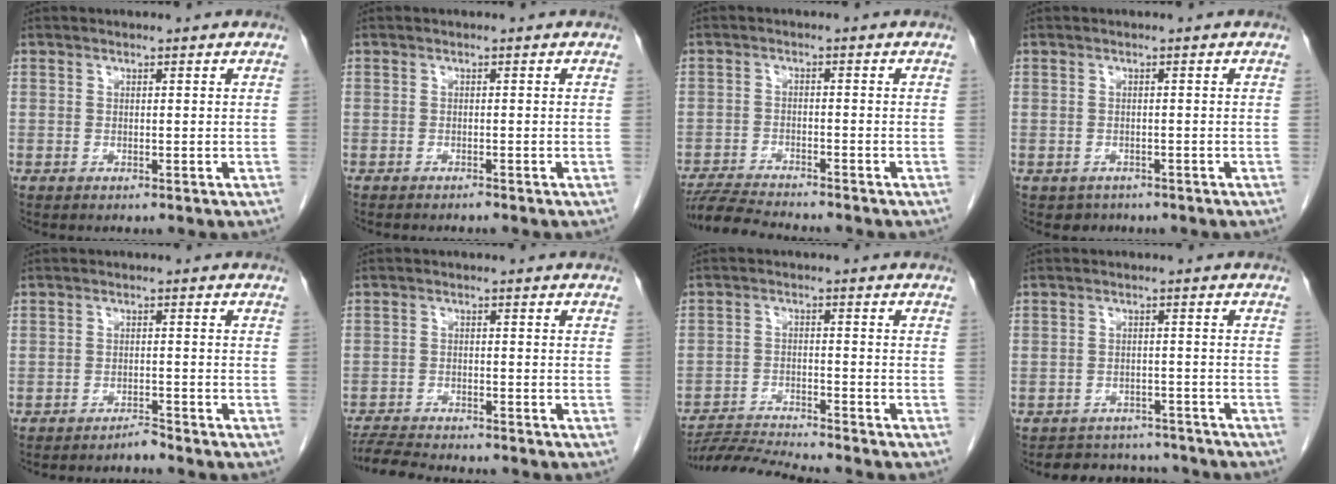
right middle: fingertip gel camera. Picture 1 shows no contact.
{"total": 1.1, "force": [-1.1, 0.0, 0.3], "torque": [-0.007, 0.000, -0.015]}
{"total": 6.6, "force": [-6.4, -0.3, 1.9], "torque": [-0.033, -0.018, -0.112]}
{"total": 1.9, "force": [-1.3, 1.4, -0.1], "torque": [-0.007, 0.005, -0.018]}
{"total": 2.1, "force": [-2.1, -0.5, 0.1], "torque": [0.002, -0.006, -0.034]}
{"total": 7.8, "force": [-7.4, 0.5, 2.4], "torque": [-0.042, -0.013, -0.121]}
{"total": 7.5, "force": [-7.2, -1.7, 0.9], "torque": [-0.016, -0.012, -0.131]}
{"total": 7.7, "force": [-7.2, 2.8, 0.4], "torque": [0.007, 0.015, -0.091]}